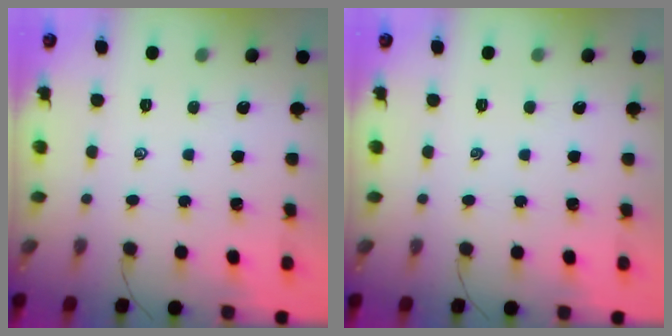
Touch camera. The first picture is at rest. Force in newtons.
{"total": 0.0}